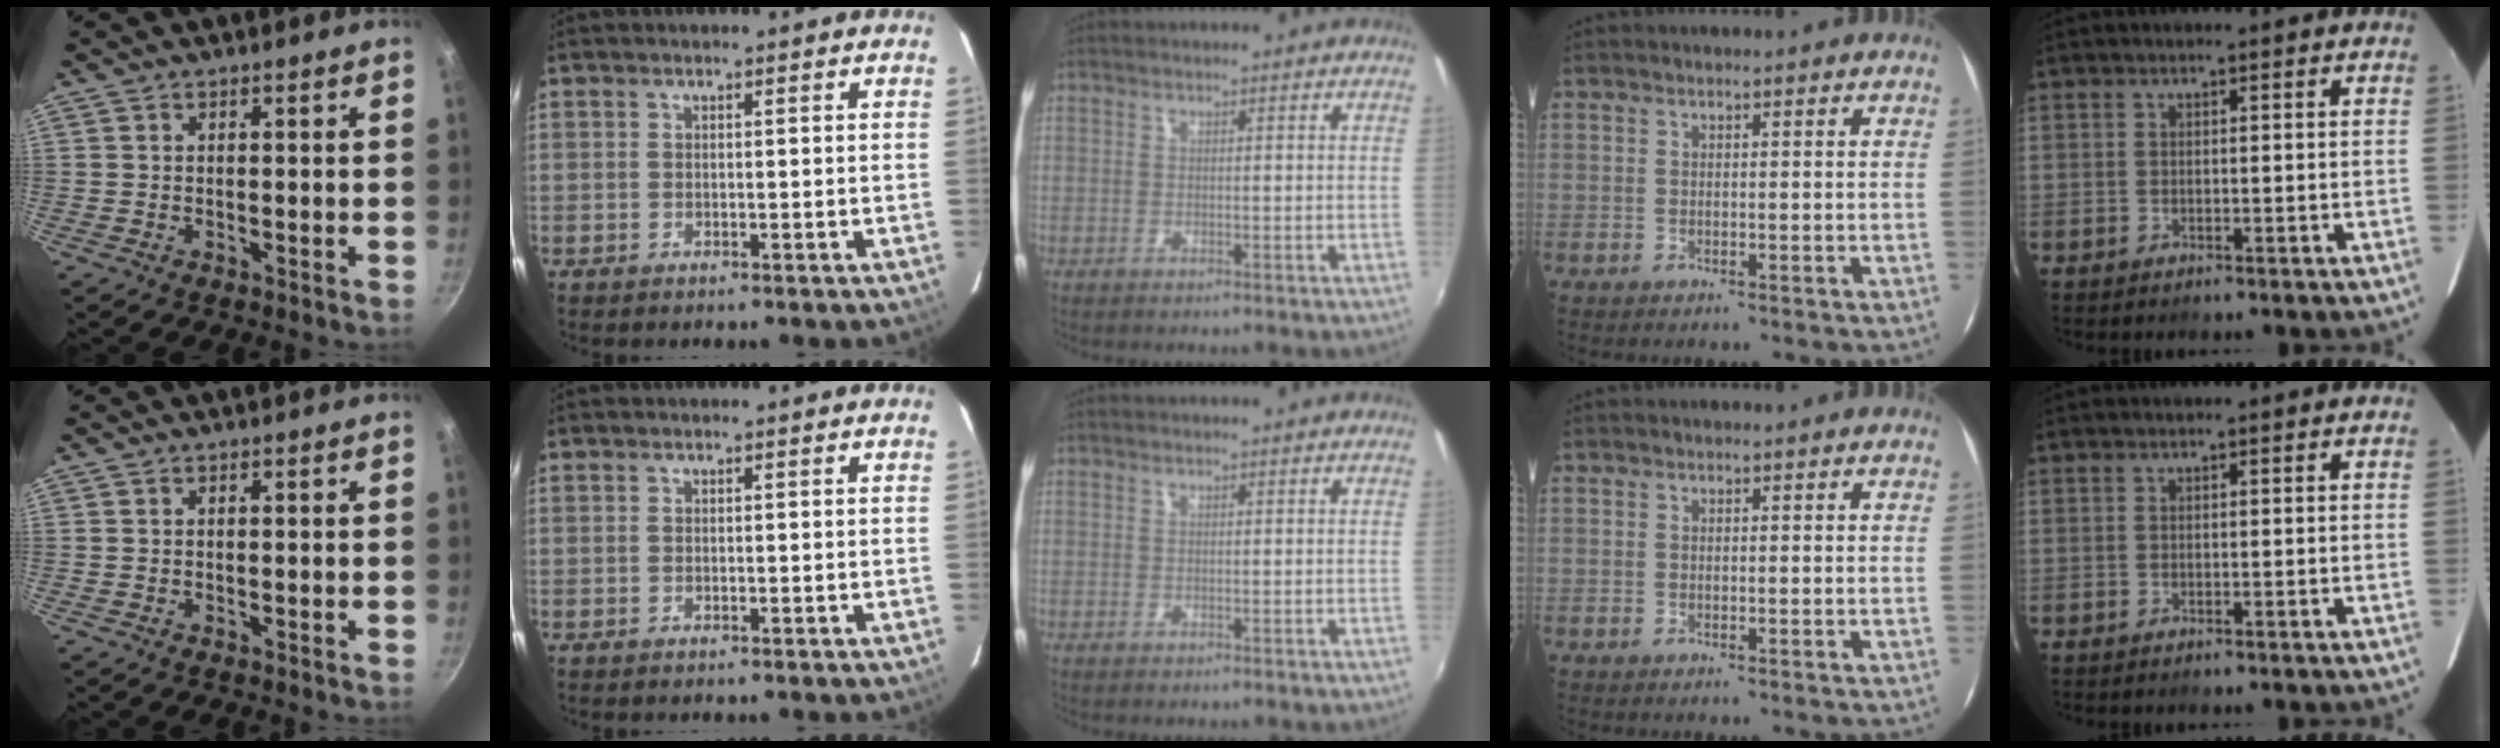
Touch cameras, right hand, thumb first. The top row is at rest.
{}